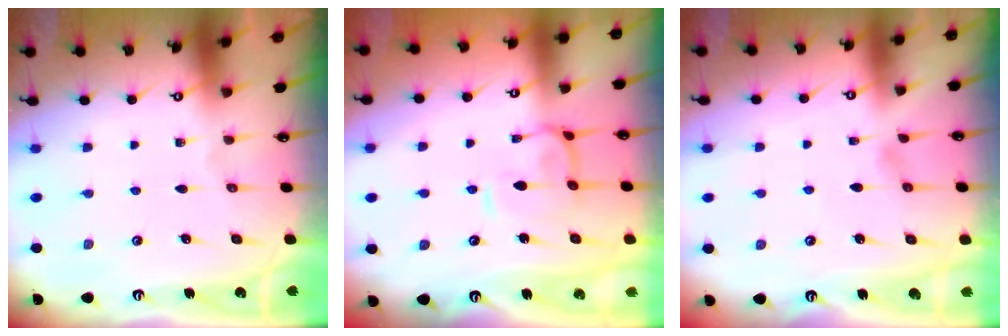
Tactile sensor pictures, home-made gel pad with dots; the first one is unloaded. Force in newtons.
{"total": 2.9, "press": 2.8, "slide": 0.8}
{"total": 0.0}